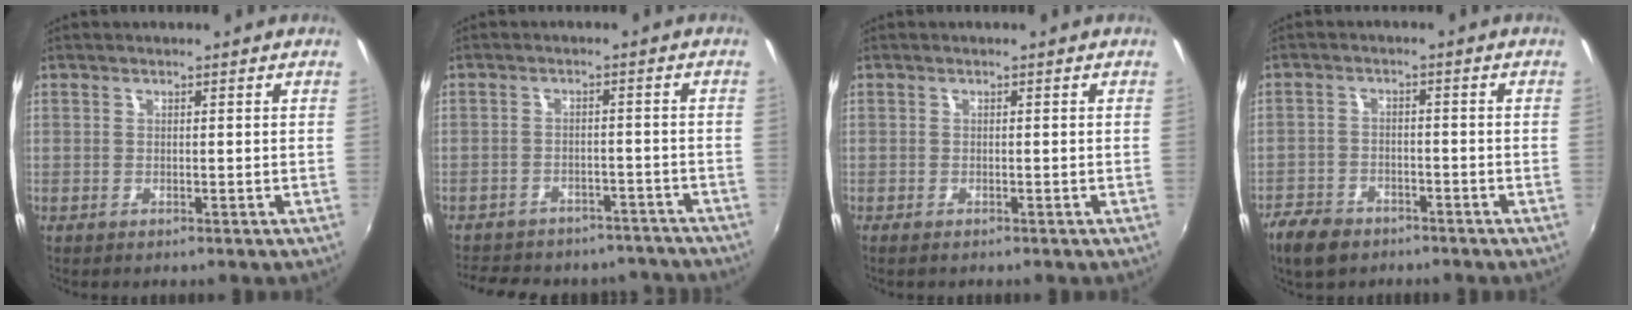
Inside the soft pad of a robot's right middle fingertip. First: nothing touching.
{"total": 18.9, "force": [-16.2, 7.7, 6.1], "torque": [-0.143, 0.018, -0.198]}
{"total": 0.8, "force": [-0.7, 0.2, 0.3], "torque": [-0.010, -0.004, -0.013]}
{"total": 7.7, "force": [-5.7, 4.3, 3.0], "torque": [-0.095, -0.002, -0.102]}